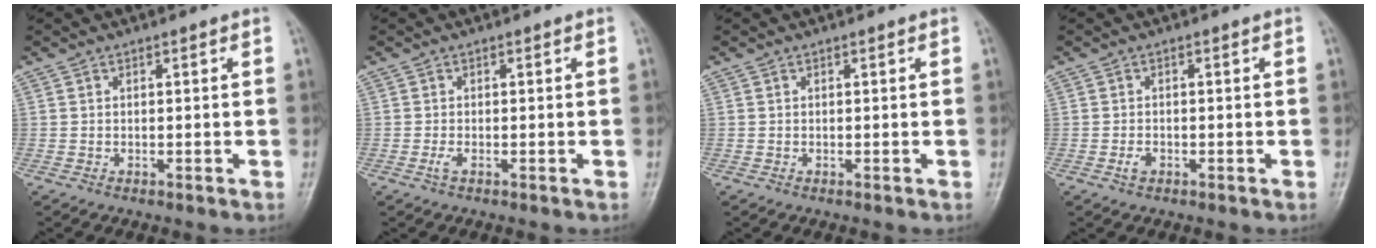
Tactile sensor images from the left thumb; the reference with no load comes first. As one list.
[{"total": 1.2, "force": [-0.5, 0.4, 1.0], "torque": [-0.025, -0.002, -0.012]}, {"total": 0.0}, {"total": 1.8, "force": [-0.8, 1.1, 1.1], "torque": [-0.019, 0.005, -0.016]}]